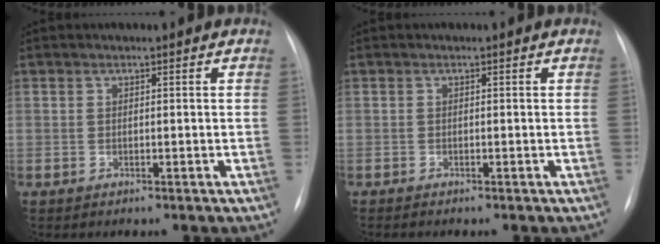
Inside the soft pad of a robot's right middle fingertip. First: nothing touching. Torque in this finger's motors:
{"motor_torque": [0.37, -0.57, 0.05, 0.02]}